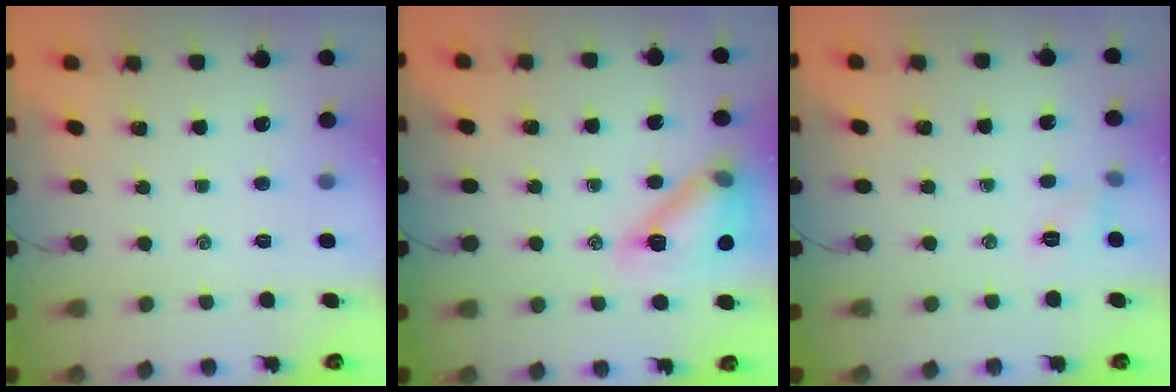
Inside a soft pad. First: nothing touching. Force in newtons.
{"total": 15.5, "press": 15.4, "slide": 1.8}
{"total": 5.5, "press": 5.3, "slide": 1.7}